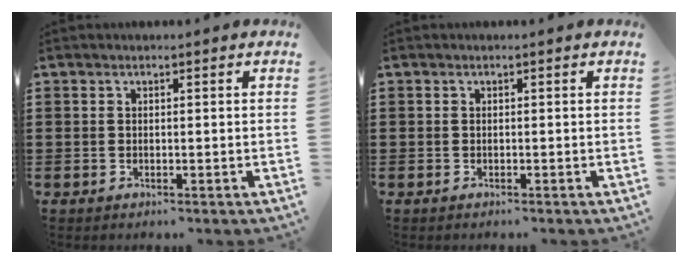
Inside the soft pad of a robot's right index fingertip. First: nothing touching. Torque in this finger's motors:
{"motor_torque": [1.08, 1.06, -0.01, -0.01]}